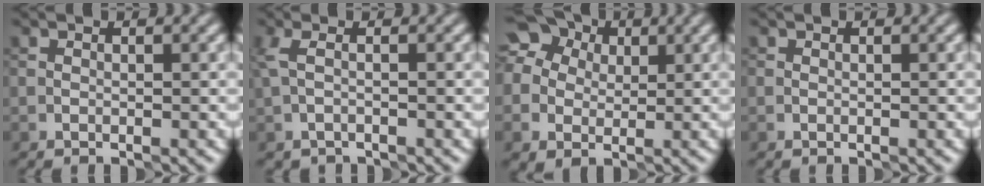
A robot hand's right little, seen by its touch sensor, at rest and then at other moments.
{"total": 1.6, "force": [-0.4, 0.7, 1.4], "torque": [-0.044, -0.002, -0.011]}
{"total": 8.7, "force": [2.6, 7.2, 4.2], "torque": [-0.071, 0.031, 0.024]}
{"total": 0.0}